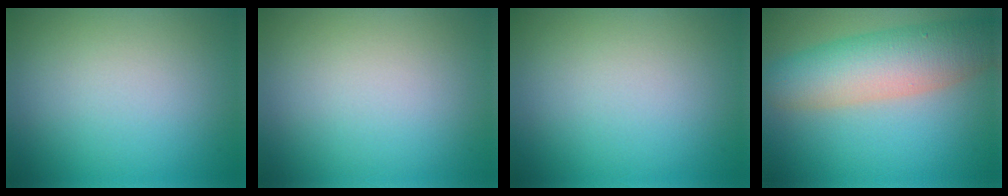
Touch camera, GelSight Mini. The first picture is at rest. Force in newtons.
{"total": 0.0}
{"total": 0.0}
{"total": 7.5, "press": 7.5, "slide": 0.4}